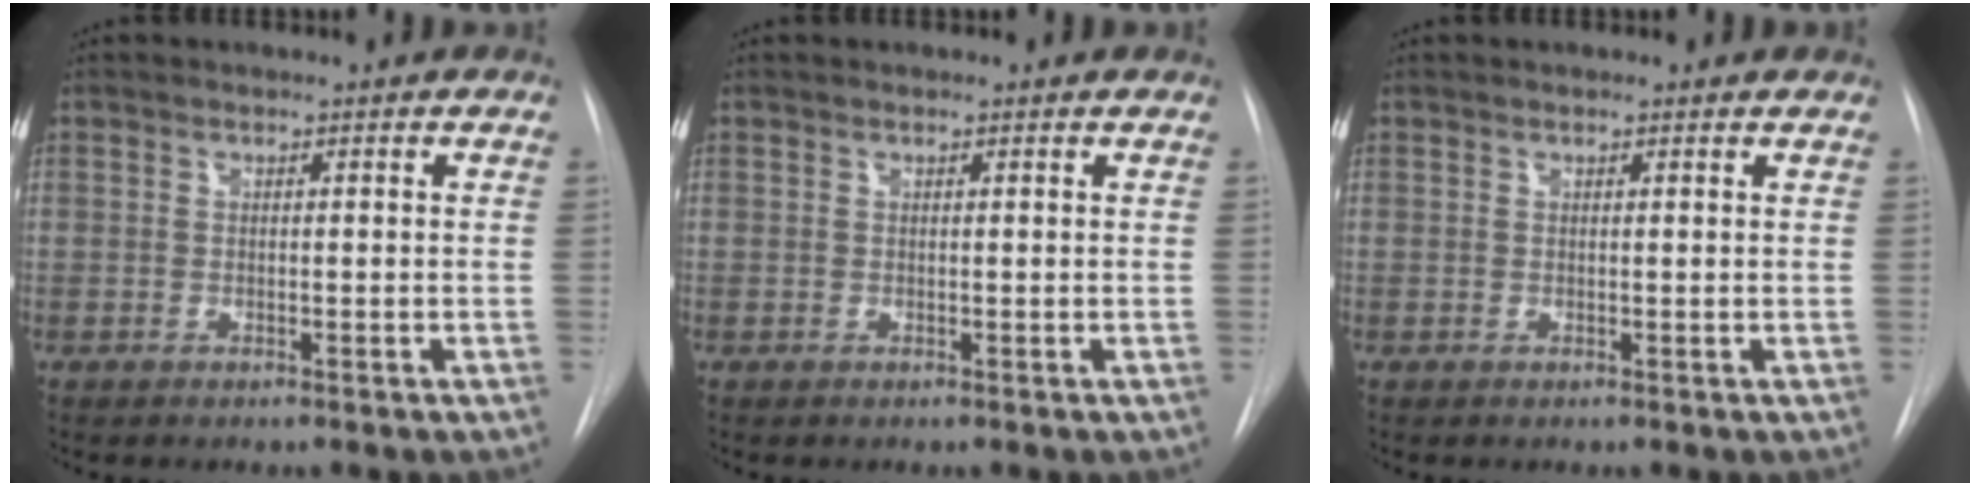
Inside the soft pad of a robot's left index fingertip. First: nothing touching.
{"total": 1.5, "force": [1.4, 0.1, 0.4], "torque": [-0.012, 0.012, 0.017]}
{"total": 2.7, "force": [2.6, 0.4, 0.8], "torque": [-0.014, 0.016, 0.025]}